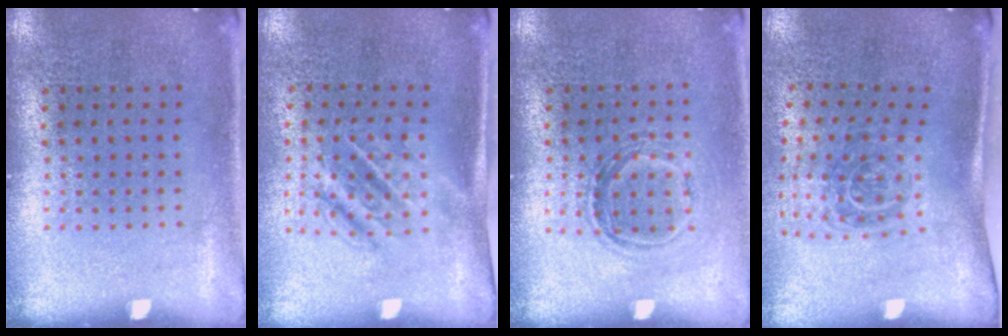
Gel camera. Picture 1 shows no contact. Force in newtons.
{"total": 1.7, "press": 1.3, "slide": 1.1}
{"total": 1.1, "press": 0.9, "slide": 0.6}
{"total": 1.9, "press": 1.2, "slide": 1.5}